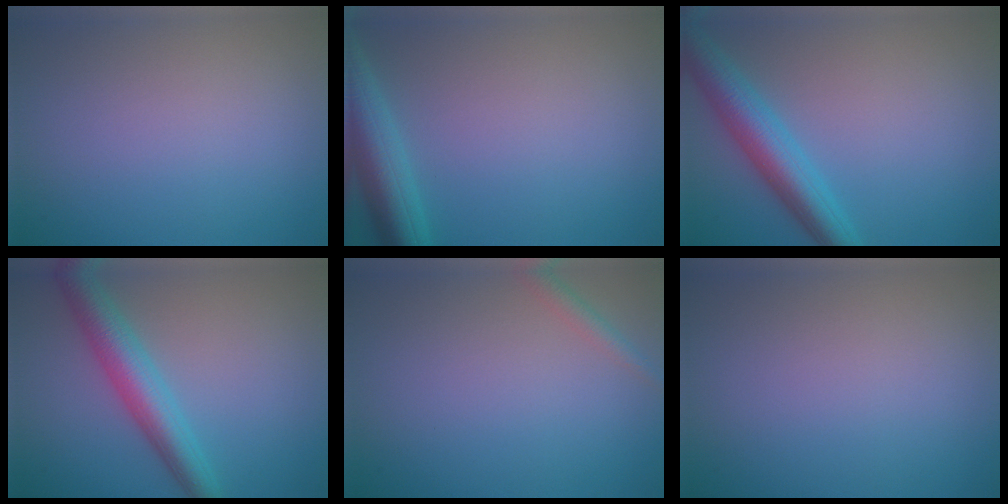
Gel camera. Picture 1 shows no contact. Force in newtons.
{"total": 5.2, "press": 5.2, "slide": 0.3}
{"total": 5.3, "press": 5.3, "slide": 0.2}
{"total": 5.0, "press": 5.0, "slide": 0.2}
{"total": 1.3, "press": 1.3, "slide": 0.0}
{"total": 0.0}